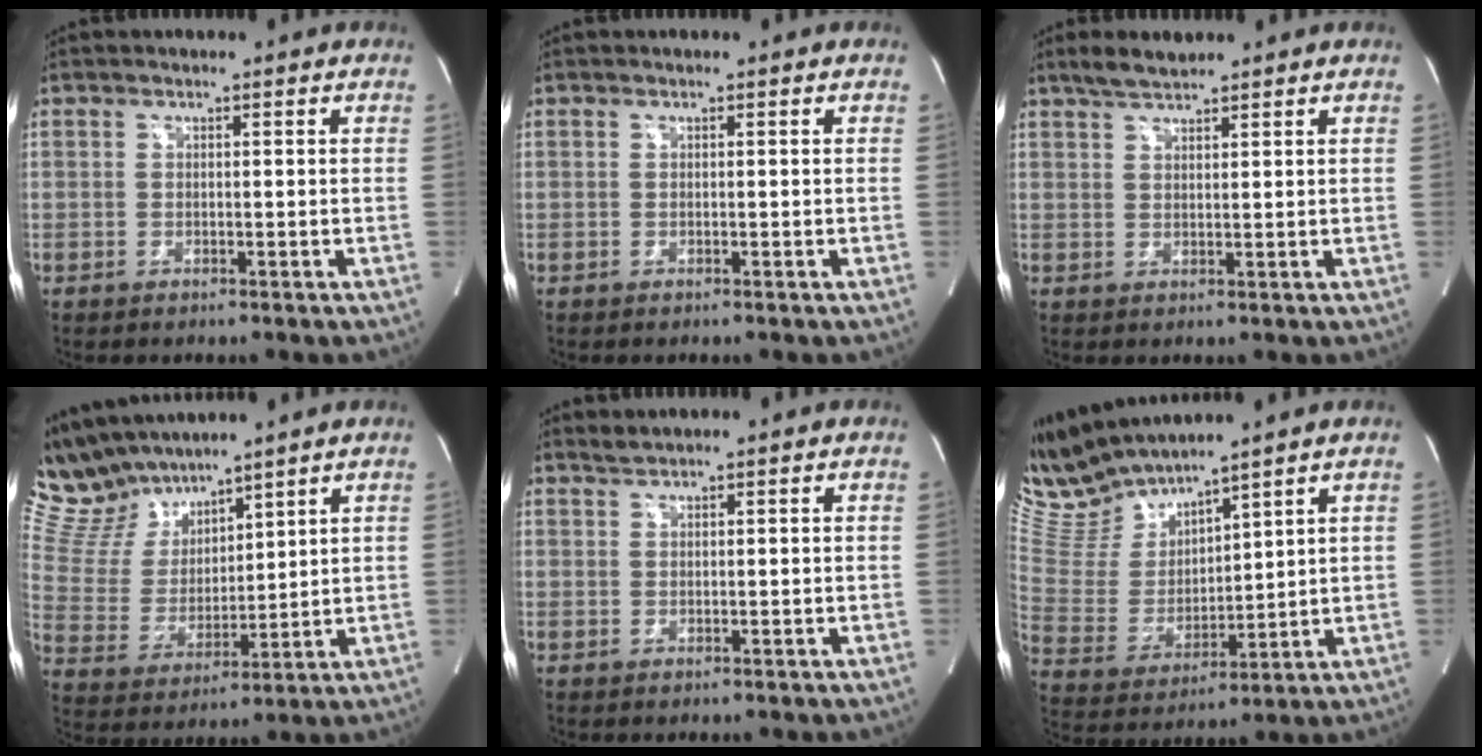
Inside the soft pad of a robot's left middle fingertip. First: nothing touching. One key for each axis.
{"total": 0.0}
{"total": 3.6, "fx": 3.2, "fy": 0.6, "fz": 1.6, "tx": -0.040, "ty": 0.008, "tz": 0.062}
{"total": 12.0, "fx": 10.9, "fy": 3.9, "fz": 3.2, "tx": -0.088, "ty": 0.025, "tz": 0.225}
{"total": 1.1, "fx": 1.1, "fy": -0.2, "fz": 0.1, "tx": -0.008, "ty": 0.004, "tz": 0.028}
{"total": 11.8, "fx": 11.3, "fy": 1.2, "fz": 3.3, "tx": -0.087, "ty": -0.001, "tz": 0.243}